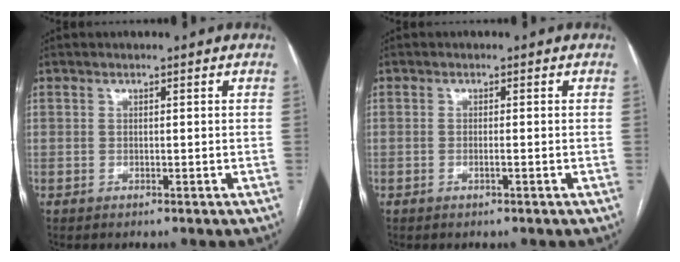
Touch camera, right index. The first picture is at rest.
{"total": 0.7, "force": [-0.3, 0.0, 0.7], "torque": [-0.015, 0.000, -0.004]}